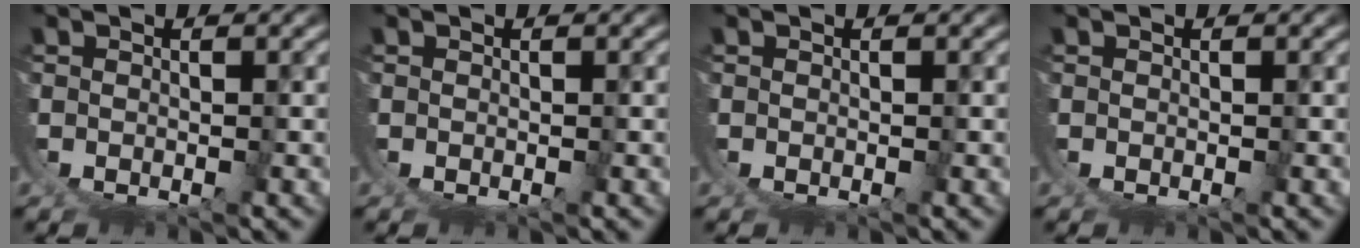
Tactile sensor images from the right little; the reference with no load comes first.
{"total": 0.0}
{"total": 0.0}
{"total": 0.0}